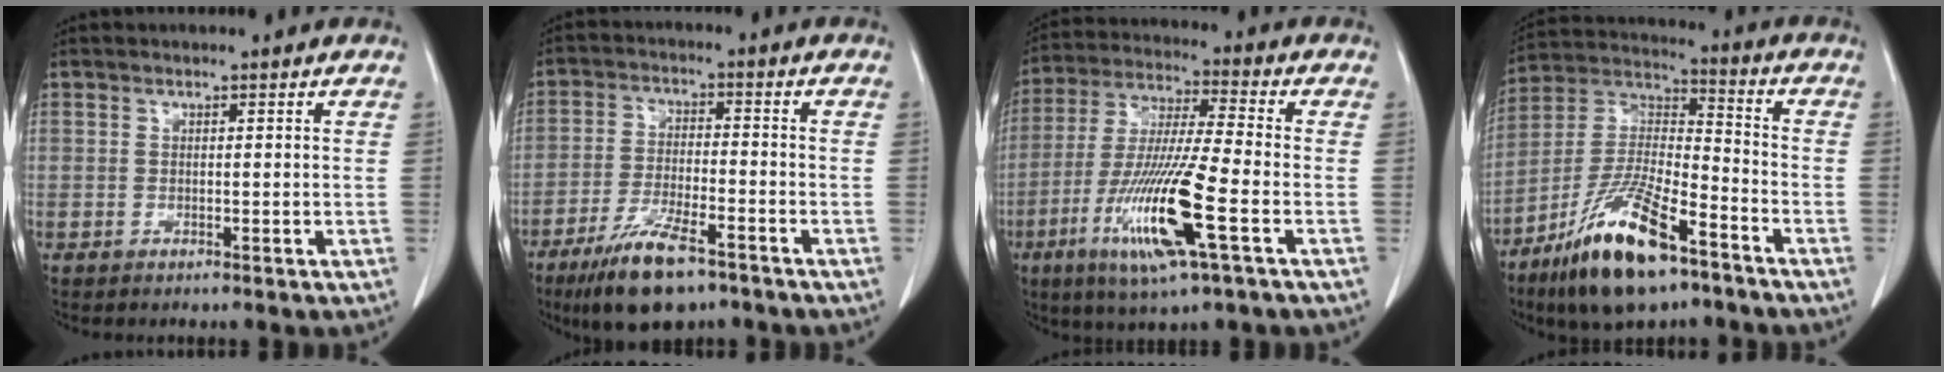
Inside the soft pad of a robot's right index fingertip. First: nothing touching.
{"total": 10.5, "force": [-7.1, 2.6, 7.3], "torque": [-0.139, -0.019, -0.122]}
{"total": 15.6, "force": [-5.8, 0.4, 14.5], "torque": [-0.296, -0.025, -0.108]}
{"total": 16.9, "force": [-10.6, 4.4, 12.5], "torque": [-0.260, -0.010, -0.193]}